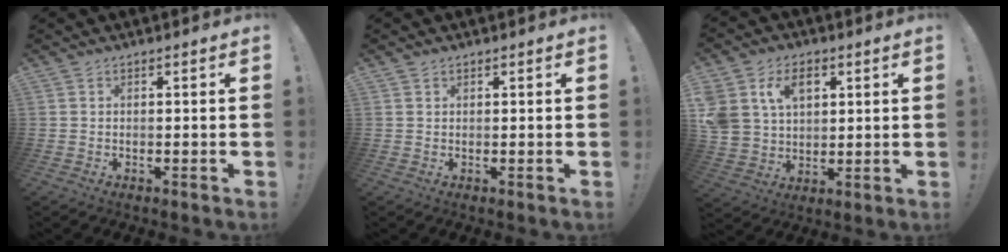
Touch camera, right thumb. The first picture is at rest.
{"total": 0.8, "force": [0.7, 0.4, 0.1], "torque": [0.002, -0.002, 0.013]}
{"total": 12.0, "force": [5.3, 9.1, 5.8], "torque": [-0.109, -0.013, 0.106]}